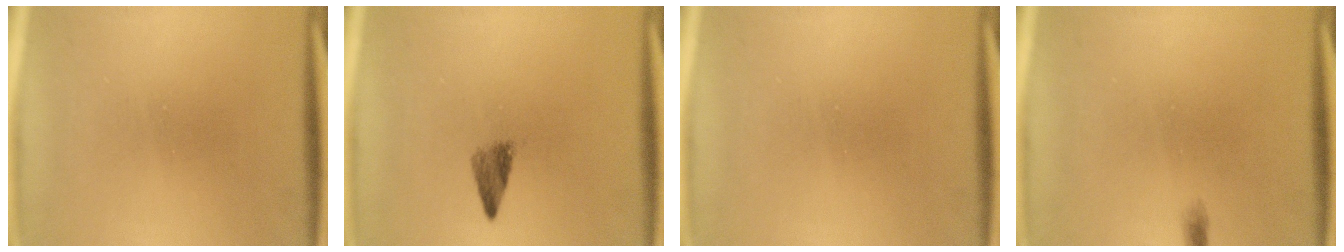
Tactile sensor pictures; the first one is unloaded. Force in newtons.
{"total": 2.4}
{"total": 0.0}
{"total": 0.6}